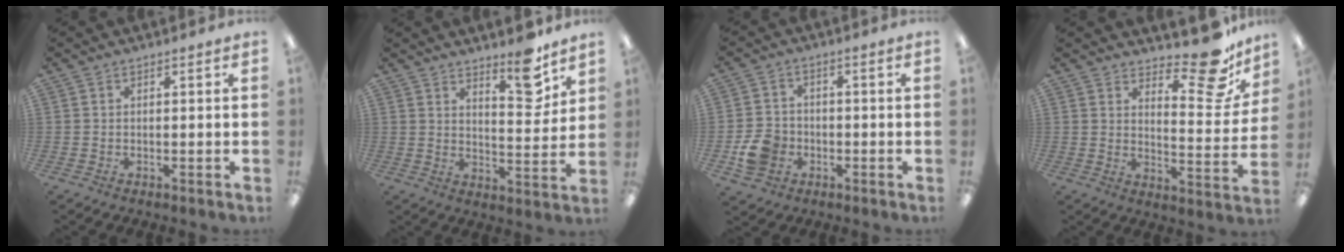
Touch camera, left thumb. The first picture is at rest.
{"total": 10.9, "force": [8.0, 3.4, 6.5], "torque": [-0.074, -0.058, 0.131]}
{"total": 7.4, "force": [-2.4, 6.2, 3.3], "torque": [-0.064, 0.016, -0.040]}
{"total": 14.0, "force": [10.9, 4.6, 7.5], "torque": [-0.093, -0.081, 0.183]}